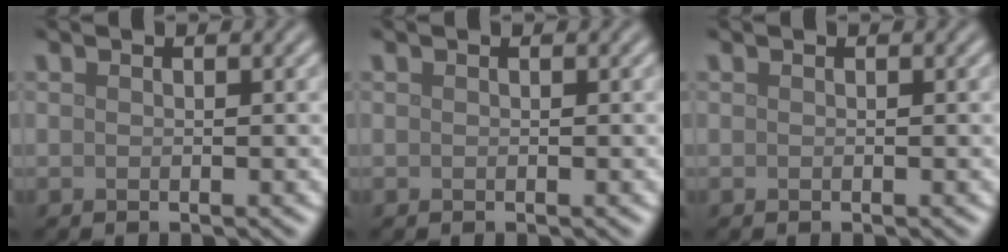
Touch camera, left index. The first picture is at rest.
{"total": 0.0}
{"total": 0.0}